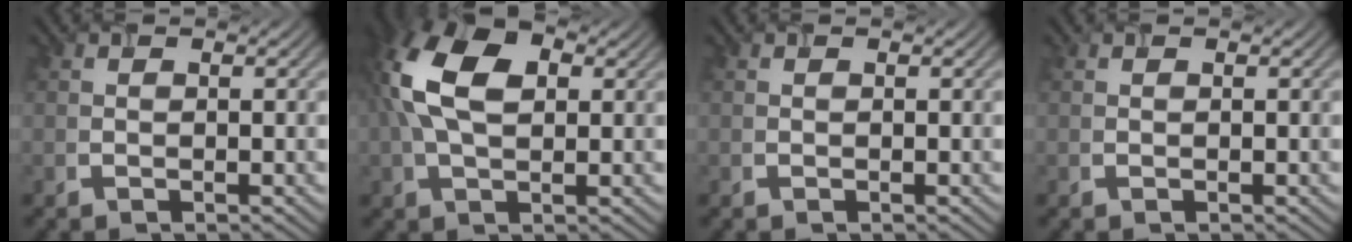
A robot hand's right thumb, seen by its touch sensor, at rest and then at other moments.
{"total": 11.3, "force": [2.1, 6.5, 9.1], "torque": [-0.214, 0.021, 0.034]}
{"total": 0.0}
{"total": 0.0}